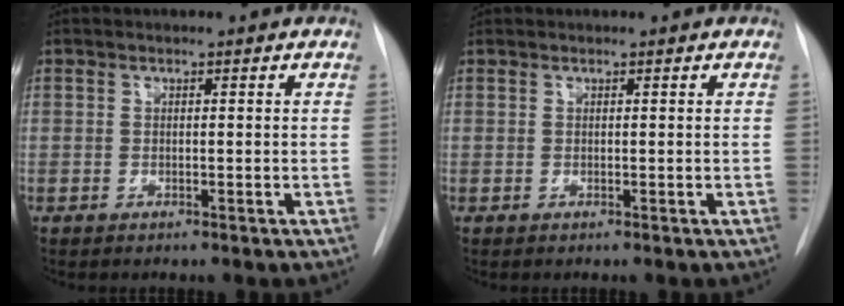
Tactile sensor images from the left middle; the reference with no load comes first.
{"total": 0.0}